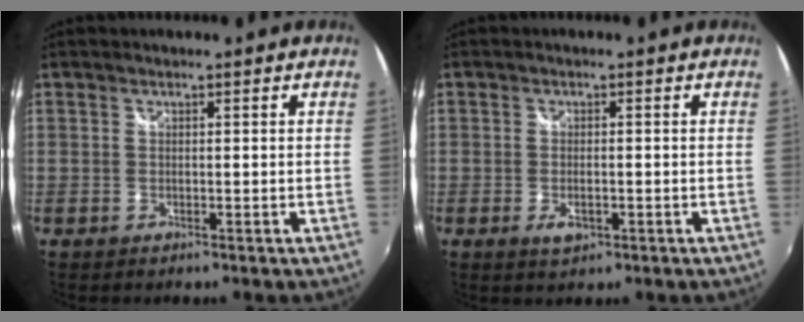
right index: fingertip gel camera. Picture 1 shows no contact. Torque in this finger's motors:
{"motor_torque": [0.06, 0.07, 0.07, 0.02]}